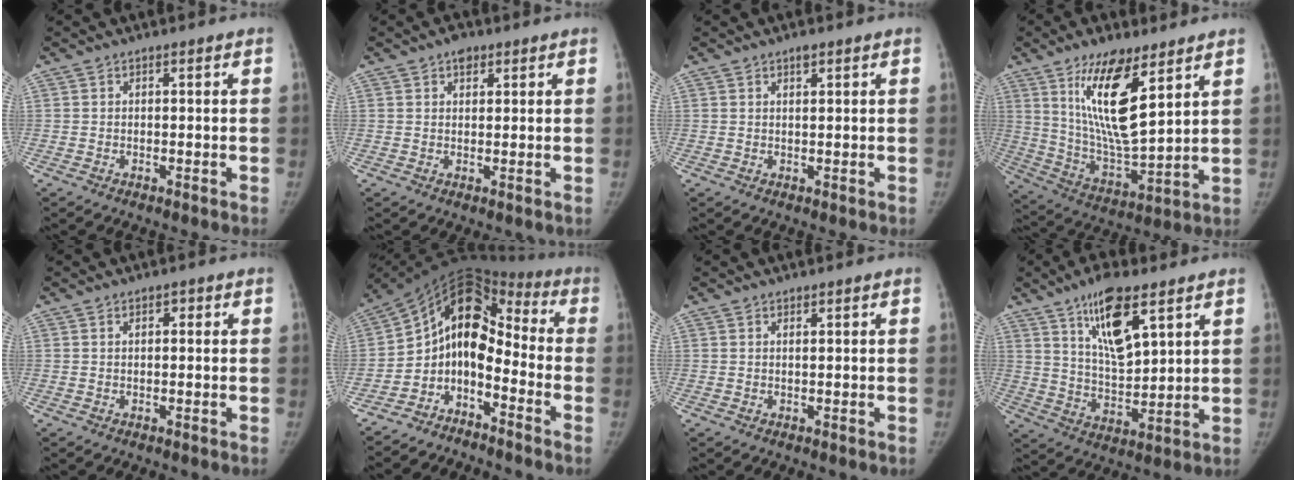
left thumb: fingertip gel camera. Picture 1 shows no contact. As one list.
[{"total": 2.7, "force": [1.5, 1.7, 1.4], "torque": [-0.009, -0.005, 0.021]}, {"total": 1.6, "force": [1.0, 0.6, 1.1], "torque": [-0.012, -0.003, 0.014]}, {"total": 16.9, "force": [8.4, 5.4, 13.6], "torque": [-0.229, -0.051, 0.163]}, {"total": 1.2, "force": [0.4, 0.6, 0.9], "torque": [-0.008, 0.002, 0.005]}, {"total": 12.6, "force": [-5.1, 8.1, 8.3], "torque": [-0.107, 0.113, -0.103]}, {"total": 0.6, "force": [0.4, 0.2, 0.4], "torque": [-0.007, -0.001, 0.006]}, {"total": 13.2, "force": [7.1, 4.7, 10.1], "torque": [-0.152, -0.039, 0.132]}]